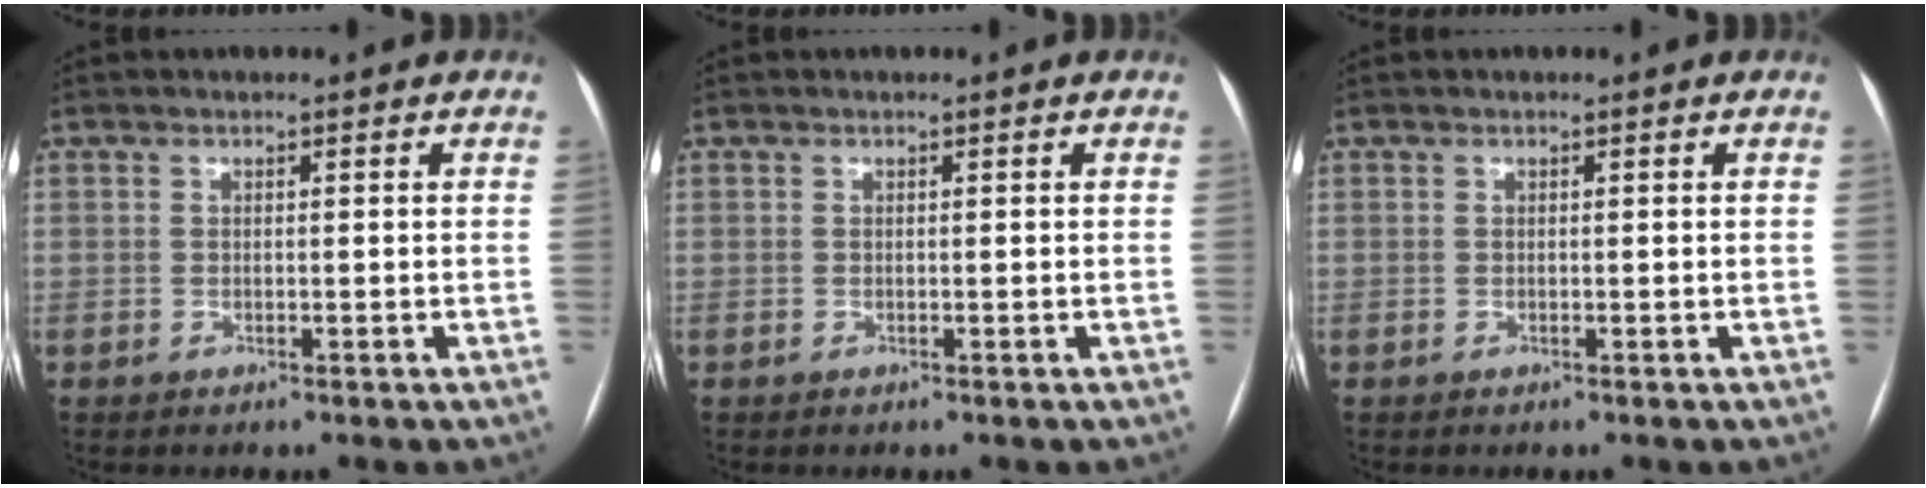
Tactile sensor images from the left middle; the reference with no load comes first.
{"total": 0.0}
{"total": 0.0}